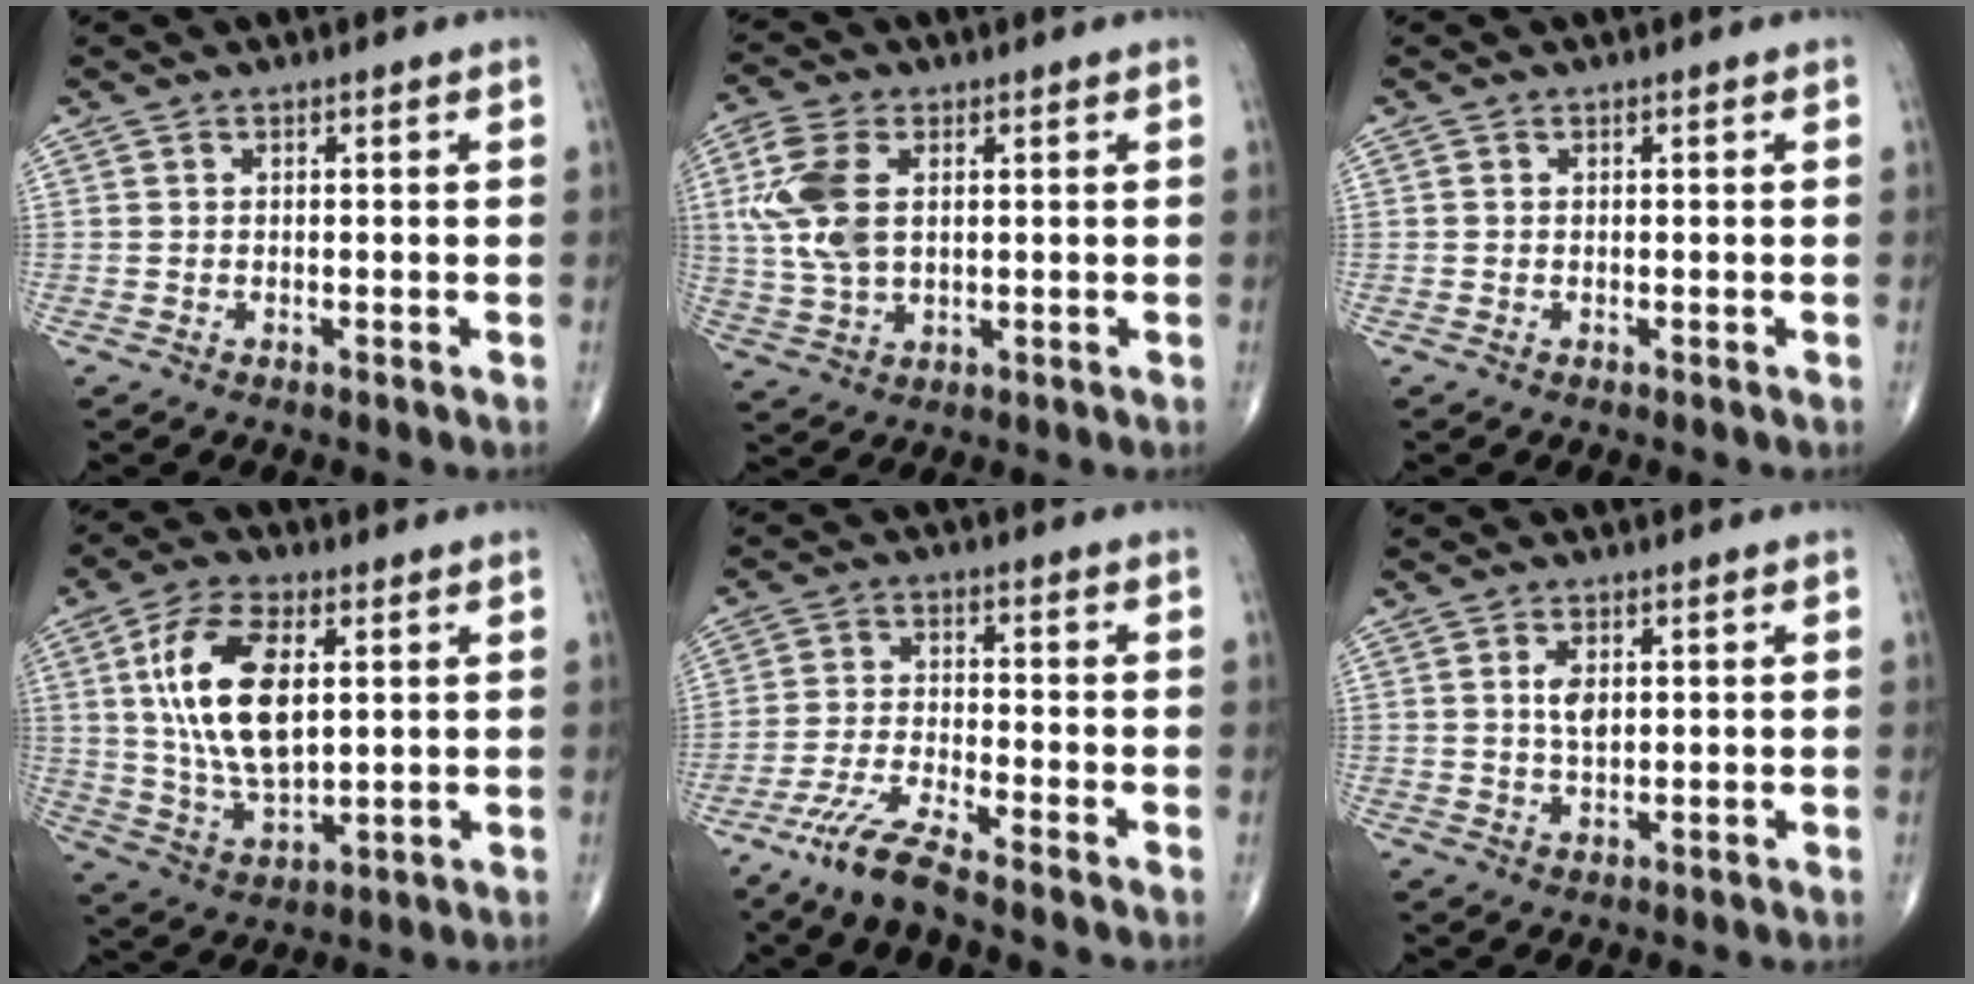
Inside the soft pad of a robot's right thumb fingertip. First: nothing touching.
{"total": 10.6, "force": [2.1, 6.2, 8.3], "torque": [-0.190, 0.001, 0.043]}
{"total": 0.0}
{"total": 16.1, "force": [3.5, 8.0, 13.6], "torque": [-0.256, -0.011, 0.070]}
{"total": 7.1, "force": [-5.5, 0.5, 4.4], "torque": [-0.103, 0.012, -0.116]}
{"total": 3.3, "force": [0.7, 1.8, 2.7], "torque": [-0.041, -0.006, 0.013]}